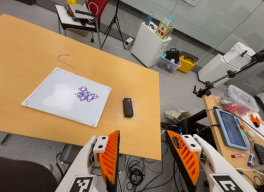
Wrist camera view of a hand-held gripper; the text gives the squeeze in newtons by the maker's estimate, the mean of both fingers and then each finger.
{"total": 0.0}